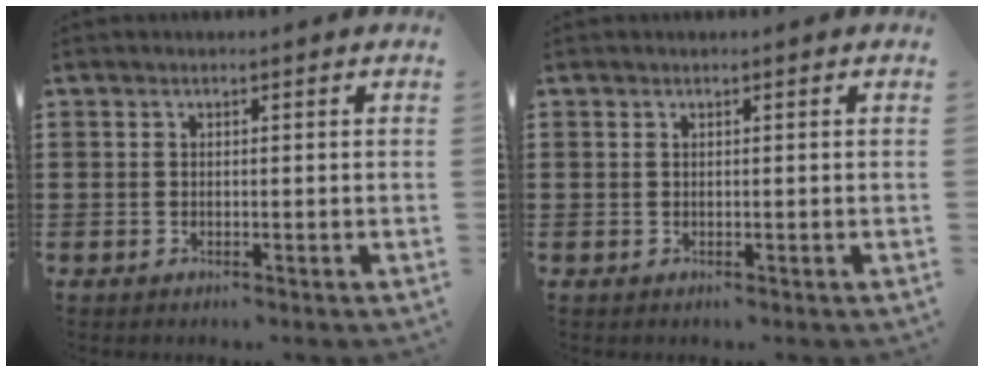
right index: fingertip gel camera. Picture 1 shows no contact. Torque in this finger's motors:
{"motor_torque": [-0.31, 0.45, -0.08, -0.01]}